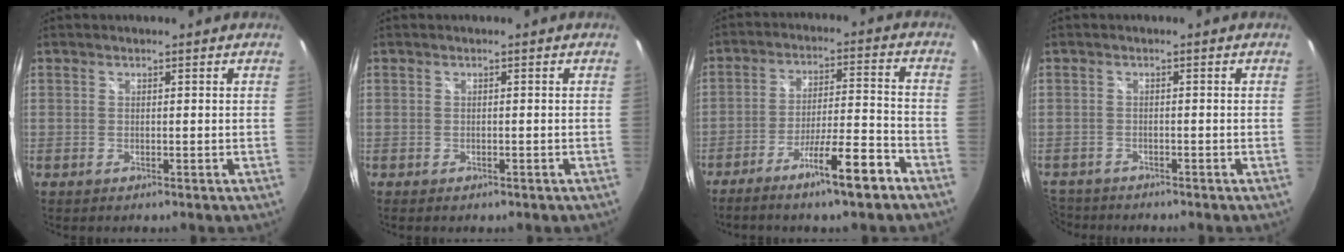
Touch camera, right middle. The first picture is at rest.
{"total": 1.5, "force": [-1.0, 0.8, 0.7], "torque": [-0.013, -0.005, -0.012]}
{"total": 10.4, "force": [-7.2, 0.5, 7.5], "torque": [-0.141, 0.002, -0.115]}
{"total": 5.5, "force": [-4.7, 2.7, 1.0], "torque": [-0.048, -0.010, -0.090]}